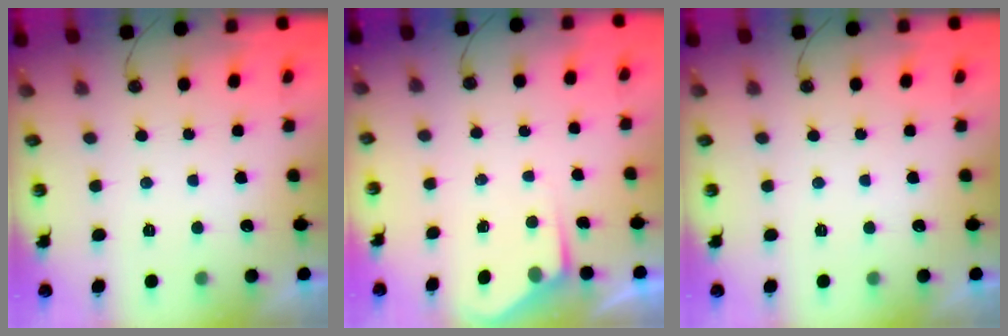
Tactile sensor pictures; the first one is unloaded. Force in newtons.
{"total": 2.3, "press": 2.3, "slide": 0.3}
{"total": 0.0}